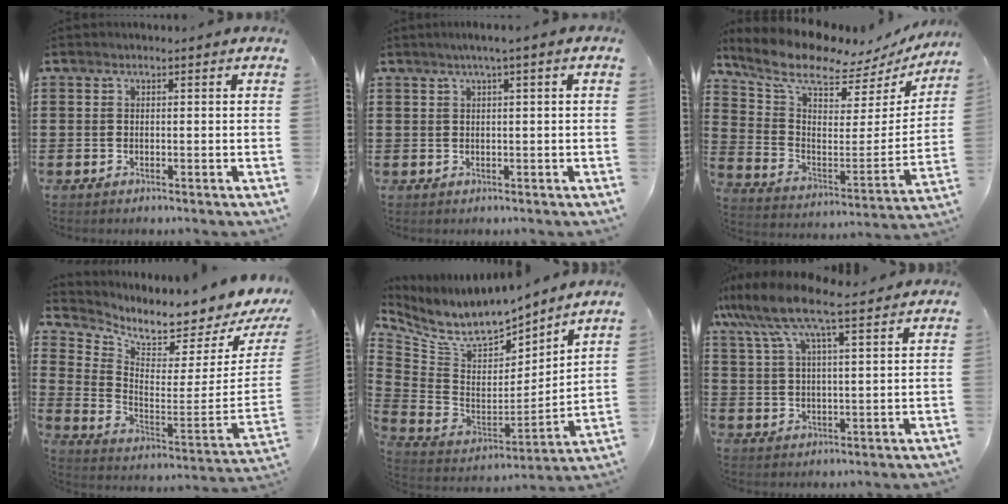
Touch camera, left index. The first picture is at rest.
{"total": 1.5, "force": [0.5, -0.1, 1.4], "torque": [-0.026, -0.001, 0.009]}
{"total": 9.5, "force": [7.9, 2.3, 4.7], "torque": [-0.127, -0.060, 0.136]}
{"total": 4.7, "force": [4.4, 0.1, 1.6], "torque": [-0.046, -0.070, 0.066]}
{"total": 8.8, "force": [7.7, 2.5, 3.4], "torque": [-0.109, -0.064, 0.134]}
{"total": 9.6, "force": [7.3, 1.8, 6.0], "torque": [-0.139, -0.019, 0.128]}